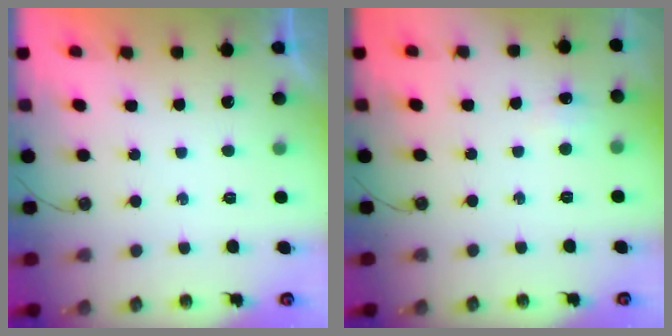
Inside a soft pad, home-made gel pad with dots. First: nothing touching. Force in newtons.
{"total": 5.1, "press": 5.1, "slide": 0.7}